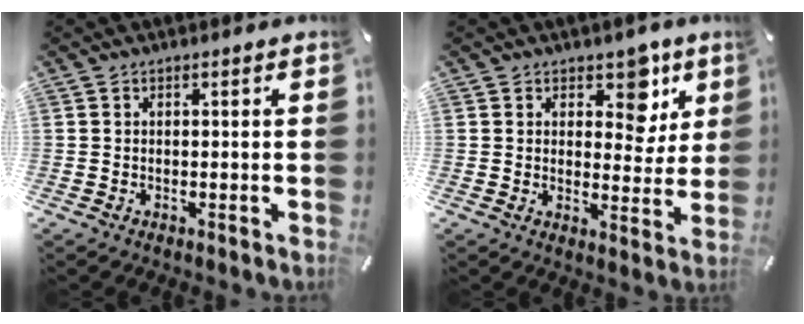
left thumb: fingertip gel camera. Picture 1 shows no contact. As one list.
[{"total": 8.5, "force": [4.8, 5.3, 4.6], "torque": [-0.031, -0.034, 0.073]}]